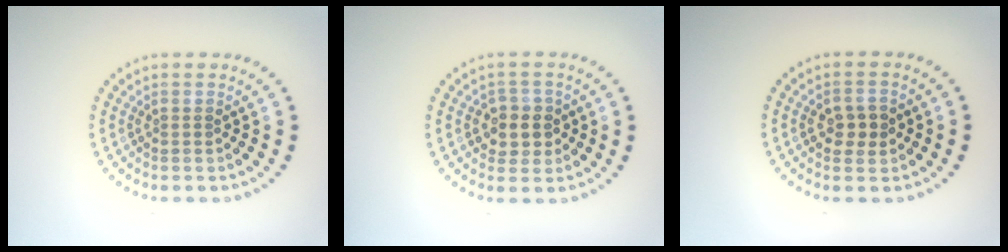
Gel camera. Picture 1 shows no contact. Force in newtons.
{"total": 2.8, "press": 2.6, "slide": 1.0}
{"total": 2.5, "press": 2.5, "slide": 0.1}